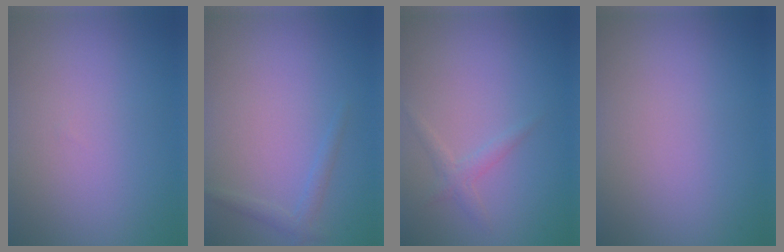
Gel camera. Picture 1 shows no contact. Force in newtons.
{"total": 1.2, "press": 1.2, "slide": 0.1}
{"total": 1.3, "press": 1.3, "slide": 0.0}
{"total": 0.0}